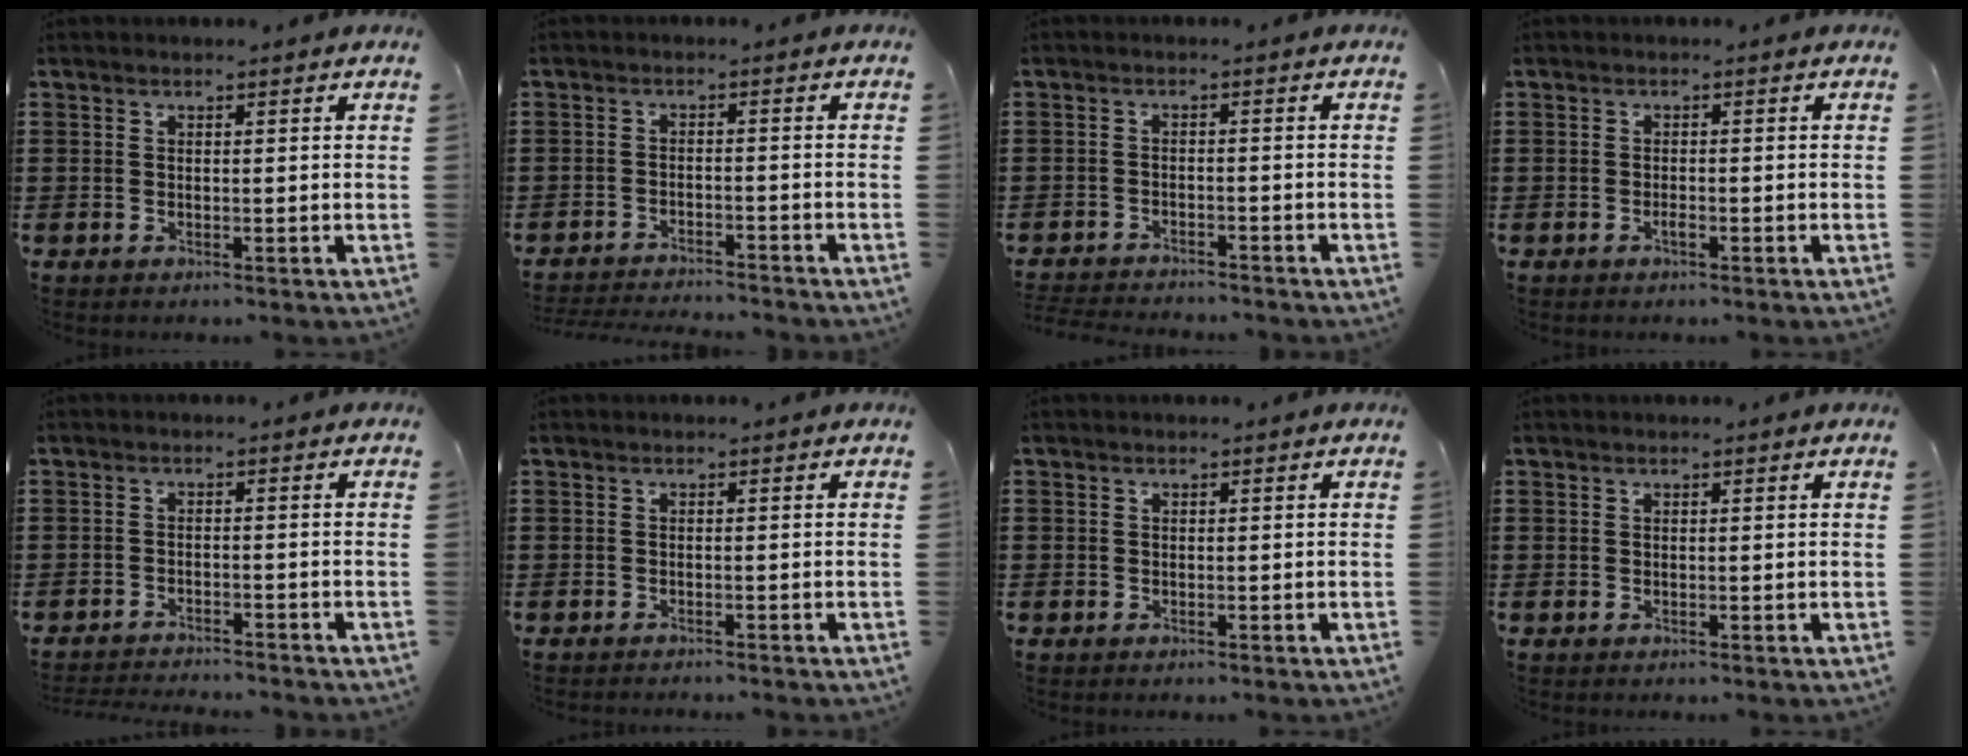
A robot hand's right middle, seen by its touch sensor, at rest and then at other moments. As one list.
[{"total": 2.9, "force": [-2.9, 0.1, 0.1], "torque": [-0.007, -0.001, -0.062]}, {"total": 2.6, "force": [-2.6, 0.1, 0.0], "torque": [-0.006, -0.002, -0.056]}, {"total": 1.0, "force": [-0.6, 0.3, 0.7], "torque": [-0.017, -0.004, -0.011]}, {"total": 2.3, "force": [-2.3, 0.0, 0.0], "torque": [-0.006, -0.001, -0.048]}, {"total": 0.6, "force": [-0.6, 0.0, 0.0], "torque": [-0.003, -0.001, -0.013]}, {"total": 0.6, "force": [-0.3, 0.6, 0.0], "torque": [-0.001, 0.004, -0.008]}, {"total": 0.0}]